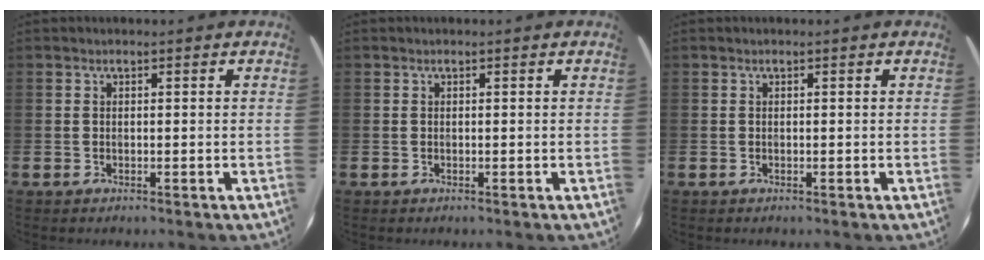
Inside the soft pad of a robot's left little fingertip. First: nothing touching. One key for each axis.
{"total": 0.0}
{"total": 0.0}